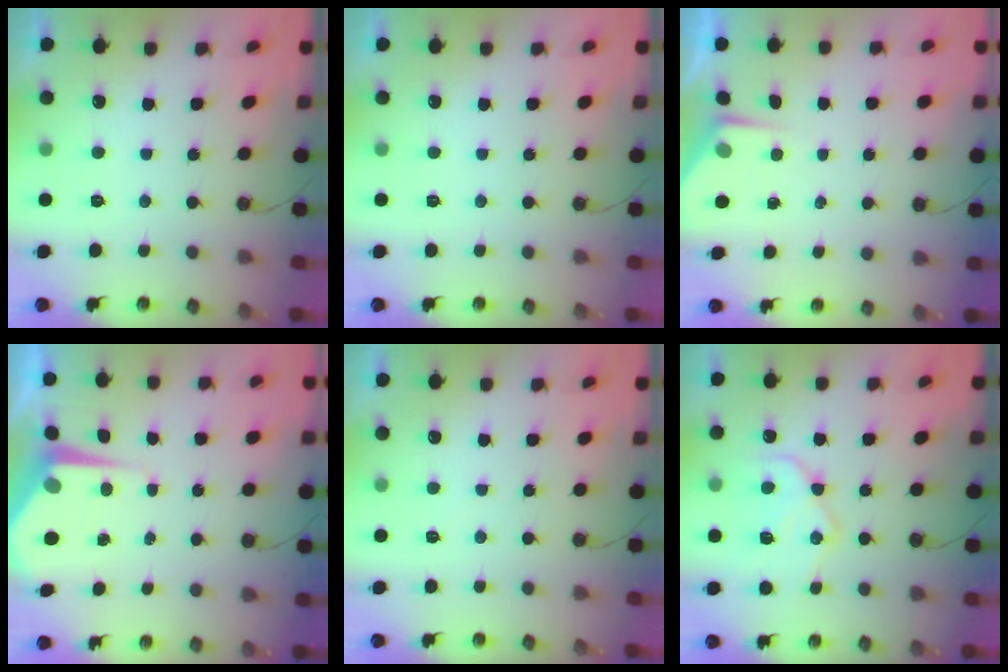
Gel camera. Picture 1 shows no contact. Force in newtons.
{"total": 0.0}
{"total": 2.5, "press": 2.5, "slide": 0.4}
{"total": 5.7, "press": 5.7, "slide": 0.3}
{"total": 2.3, "press": 2.3, "slide": 0.4}
{"total": 15.8, "press": 15.7, "slide": 1.7}